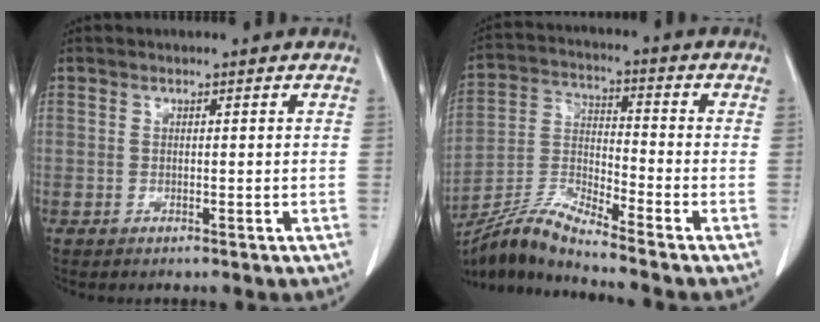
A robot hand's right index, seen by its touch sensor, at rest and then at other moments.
{"total": 9.6, "force": [-8.7, -1.4, 3.8], "torque": [-0.087, -0.011, -0.170]}